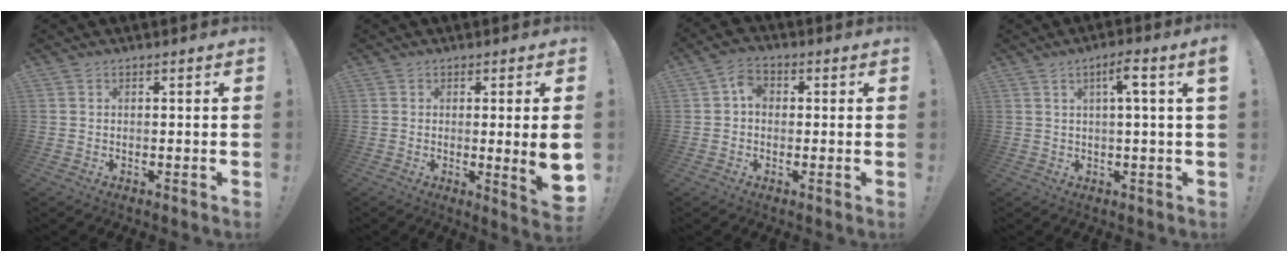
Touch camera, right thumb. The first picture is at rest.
{"total": 7.8, "force": [-0.3, 0.2, 7.8], "torque": [-0.101, -0.016, -0.004]}
{"total": 5.4, "force": [0.2, 4.1, 3.5], "torque": [-0.056, 0.014, 0.006]}
{"total": 5.5, "force": [1.7, -0.5, 5.2], "torque": [-0.075, -0.008, 0.017]}